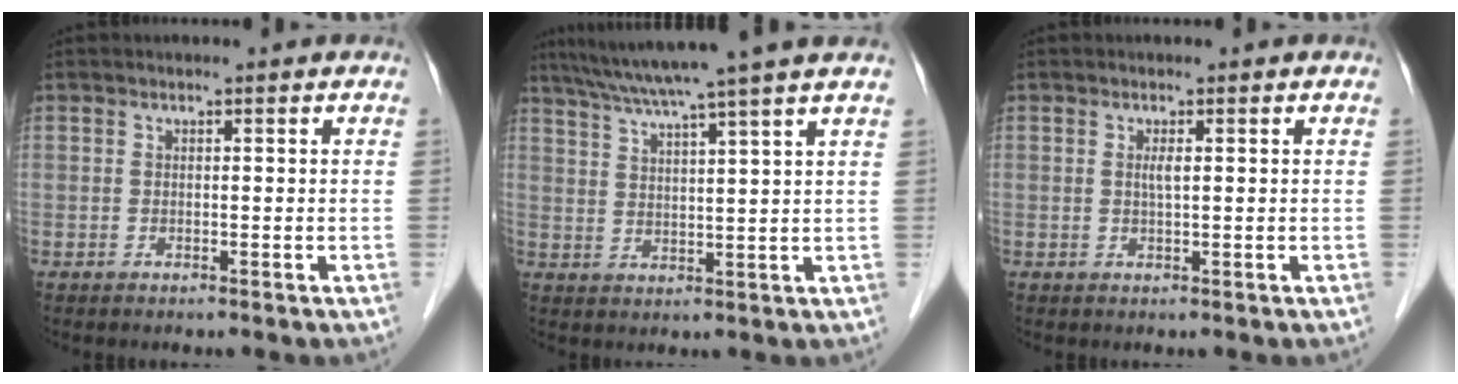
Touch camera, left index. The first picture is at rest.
{"total": 11.8, "force": [9.6, -2.1, 6.5], "torque": [-0.112, 0.012, 0.139]}
{"total": 1.3, "force": [0.3, 0.1, 1.2], "torque": [-0.028, 0.000, 0.005]}